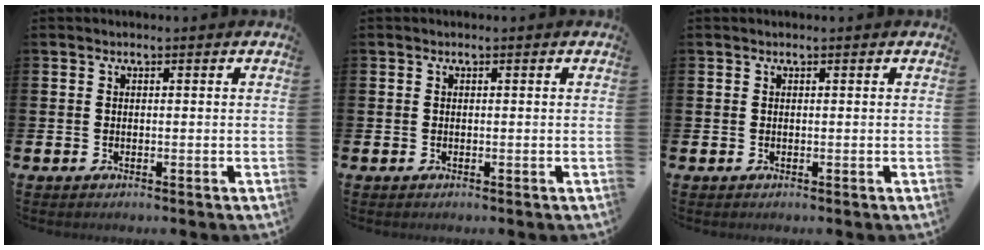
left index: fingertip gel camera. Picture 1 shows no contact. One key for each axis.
{"total": 0.0}
{"total": 0.0}